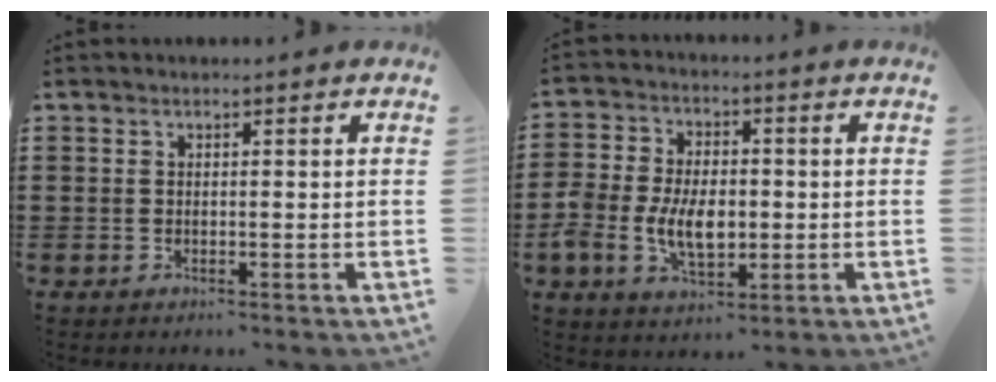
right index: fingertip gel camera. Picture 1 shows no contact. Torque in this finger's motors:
{"motor_torque": [1.13, -1.01, 0.77, 0.21]}